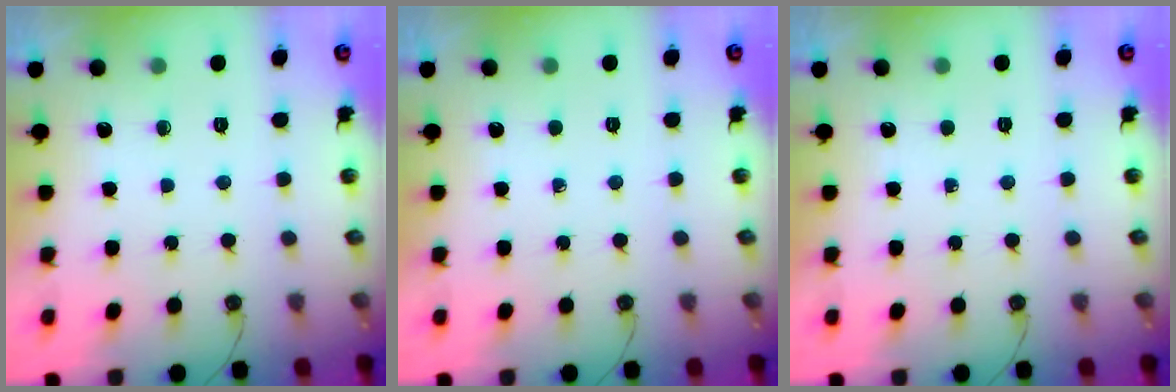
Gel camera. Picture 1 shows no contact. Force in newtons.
{"total": 0.0}
{"total": 0.0}